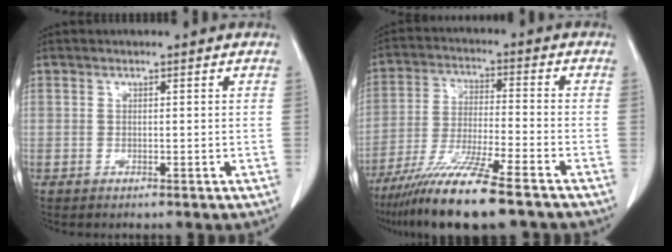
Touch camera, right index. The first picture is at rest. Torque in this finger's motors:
{"motor_torque": [1.22, -0.92, 0.82, 0.21]}